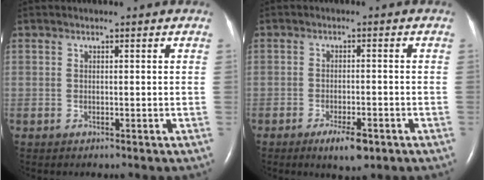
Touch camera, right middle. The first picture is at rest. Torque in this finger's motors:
{"motor_torque": [0.03, -0.08, 0.08, 0.02]}